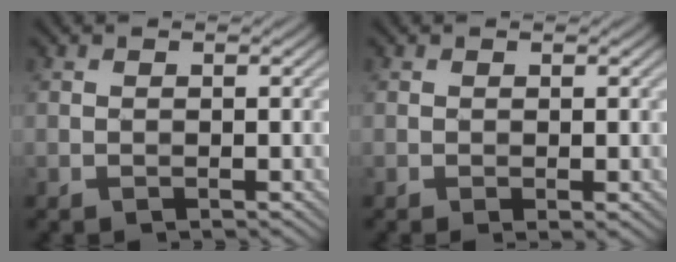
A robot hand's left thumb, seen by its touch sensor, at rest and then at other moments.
{"total": 0.9, "force": [0.1, 0.3, 0.8], "torque": [-0.020, -0.002, 0.003]}